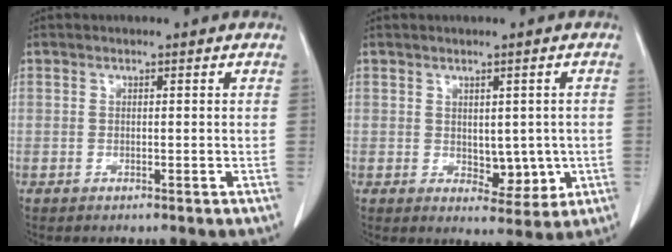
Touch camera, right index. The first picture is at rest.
{"total": 5.2, "force": [-0.4, 2.9, 4.2], "torque": [-0.045, -0.006, 0.008]}